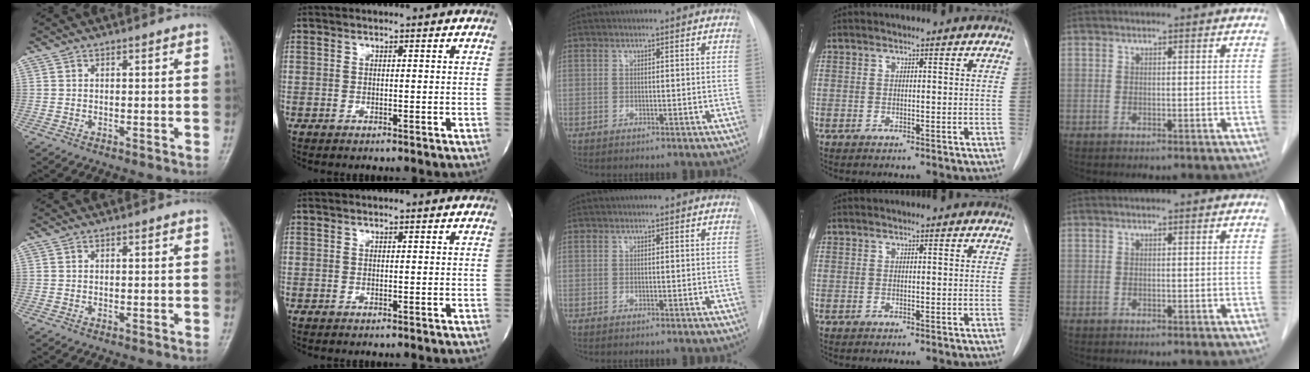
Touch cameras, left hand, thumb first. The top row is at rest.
{}